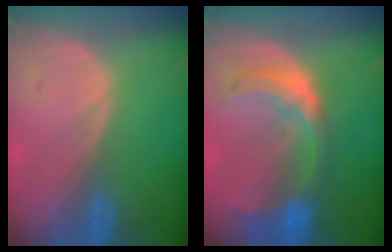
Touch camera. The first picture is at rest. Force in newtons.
{"total": 8.1, "press": 7.1, "slide": 3.7}